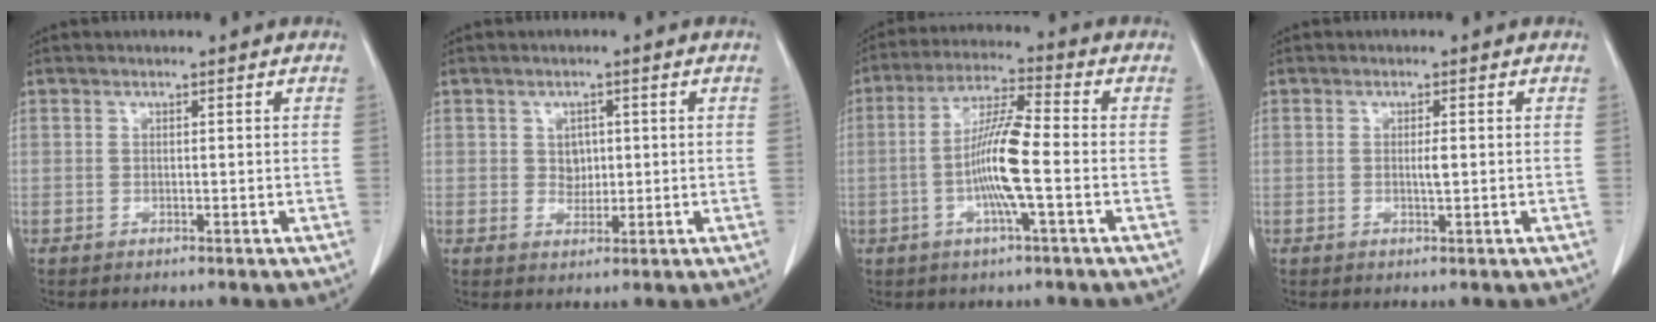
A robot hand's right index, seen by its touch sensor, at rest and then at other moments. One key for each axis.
{"total": 2.7, "fx": 0.5, "fy": 2.2, "fz": 1.5, "tx": -0.020, "ty": 0.002, "tz": 0.012}
{"total": 9.9, "fx": -1.9, "fy": 0.4, "fz": 9.7, "tx": -0.187, "ty": 0.002, "tz": -0.043}
{"total": 1.5, "fx": 0.0, "fy": 0.3, "fz": 1.5, "tx": -0.028, "ty": 0.000, "tz": 0.001}